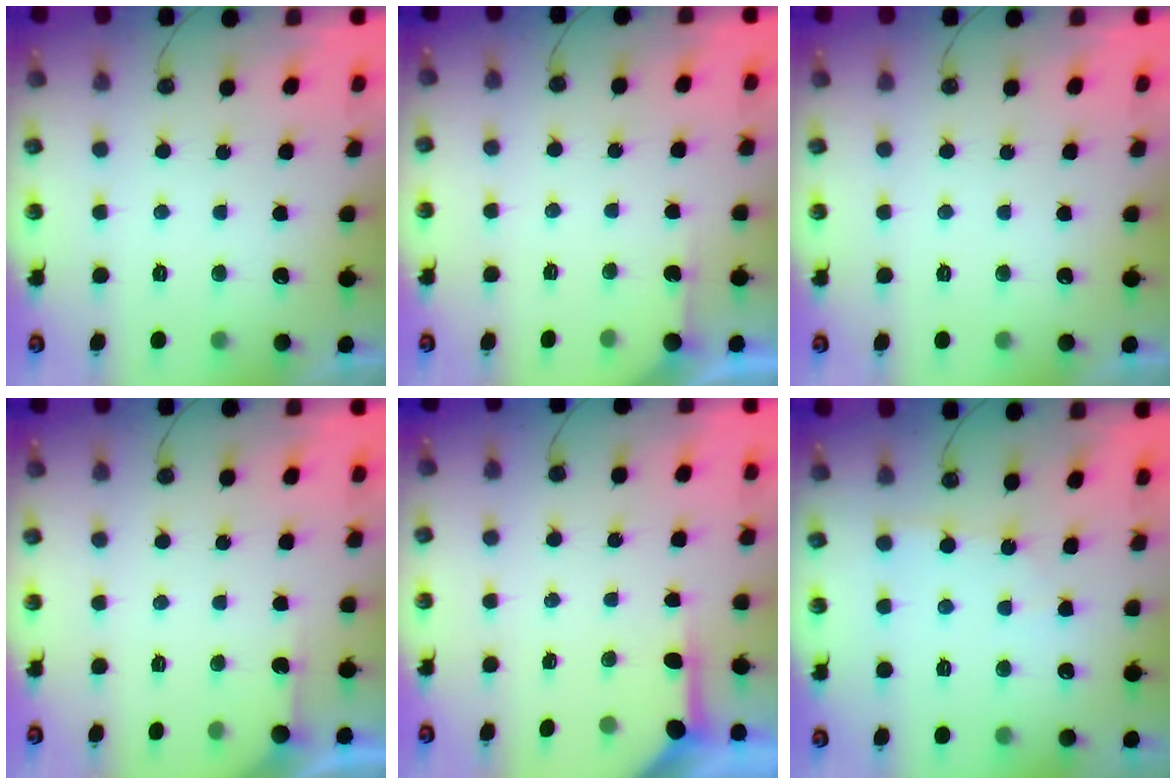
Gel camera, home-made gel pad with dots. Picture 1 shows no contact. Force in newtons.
{"total": 2.9, "press": 2.9, "slide": 0.3}
{"total": 0.0}
{"total": 2.9, "press": 2.9, "slide": 0.3}
{"total": 3.9, "press": 3.9, "slide": 0.4}
{"total": 3.7, "press": 3.6, "slide": 0.6}